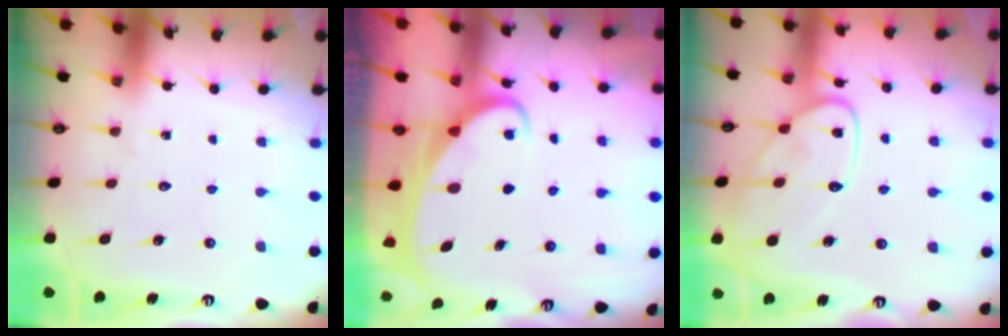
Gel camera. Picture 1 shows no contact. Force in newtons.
{"total": 2.7, "press": 2.7, "slide": 0.4}
{"total": 13.7, "press": 13.6, "slide": 1.3}